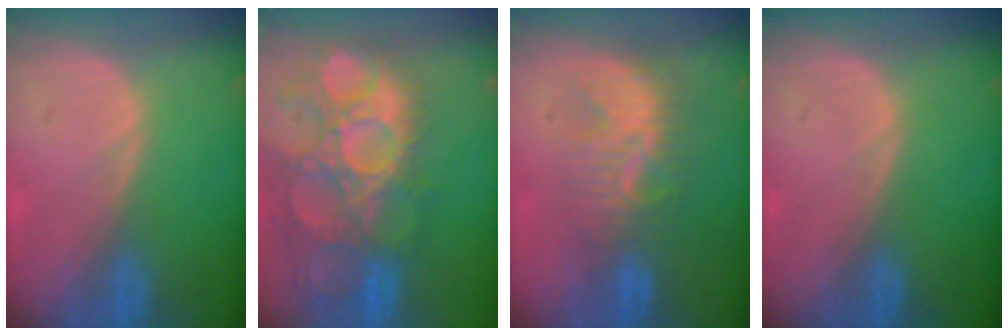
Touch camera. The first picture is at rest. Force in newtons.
{"total": 15.0, "press": 12.6, "slide": 8.1}
{"total": 7.7, "press": 7.4, "slide": 2.3}
{"total": 0.0}